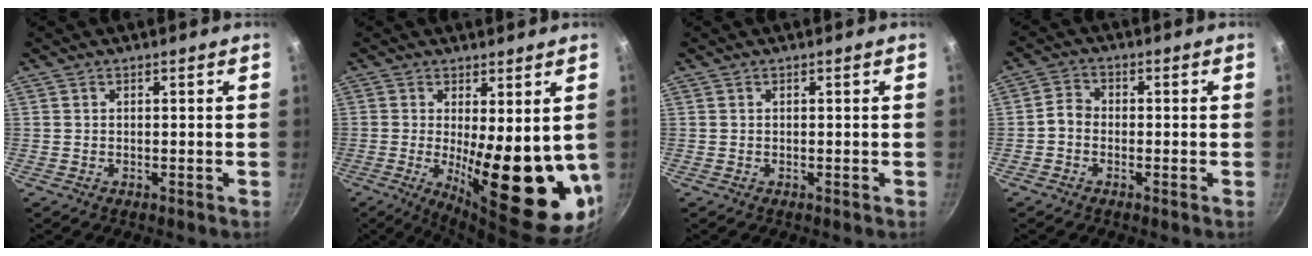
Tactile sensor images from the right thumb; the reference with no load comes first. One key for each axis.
{"total": 17.9, "fx": -0.8, "fy": 6.1, "fz": 16.8, "tx": -0.211, "ty": -0.039, "tz": 0.004}
{"total": 0.0}
{"total": 3.0, "fx": -1.1, "fy": 2.3, "fz": 1.5, "tx": -0.027, "ty": 0.019, "tz": -0.032}